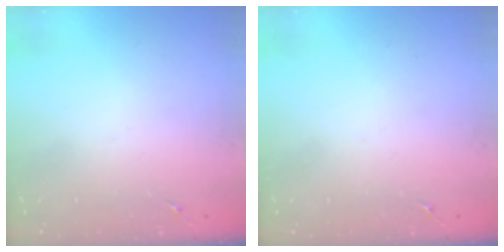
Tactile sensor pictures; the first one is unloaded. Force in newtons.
{"total": 0.0}